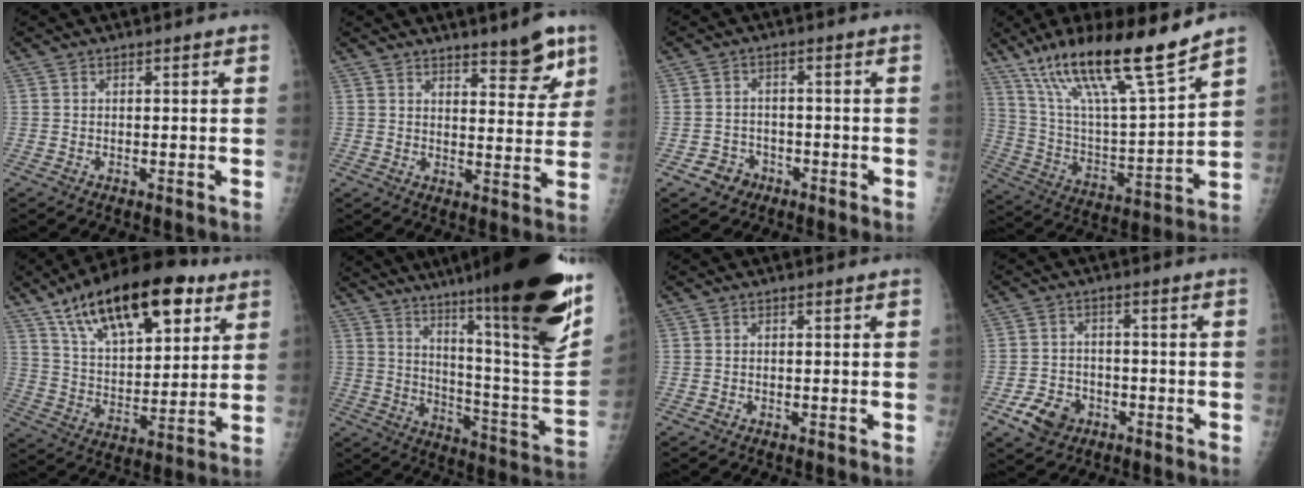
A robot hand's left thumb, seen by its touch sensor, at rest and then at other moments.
{"total": 7.6, "force": [5.4, 2.1, 4.9], "torque": [-0.043, -0.039, 0.076]}
{"total": 4.0, "force": [-2.2, 3.3, 0.5], "torque": [0.012, 0.018, -0.034]}
{"total": 20.8, "force": [15.0, 2.4, 14.3], "torque": [-0.234, -0.063, 0.273]}
{"total": 23.6, "force": [13.1, 10.5, 16.6], "torque": [-0.242, -0.031, 0.223]}
{"total": 30.9, "force": [19.7, 3.1, 23.6], "torque": [-0.299, -0.094, 0.294]}
{"total": 0.0}
{"total": 6.6, "force": [-3.3, 5.1, 2.6], "torque": [-0.034, 0.018, -0.053]}